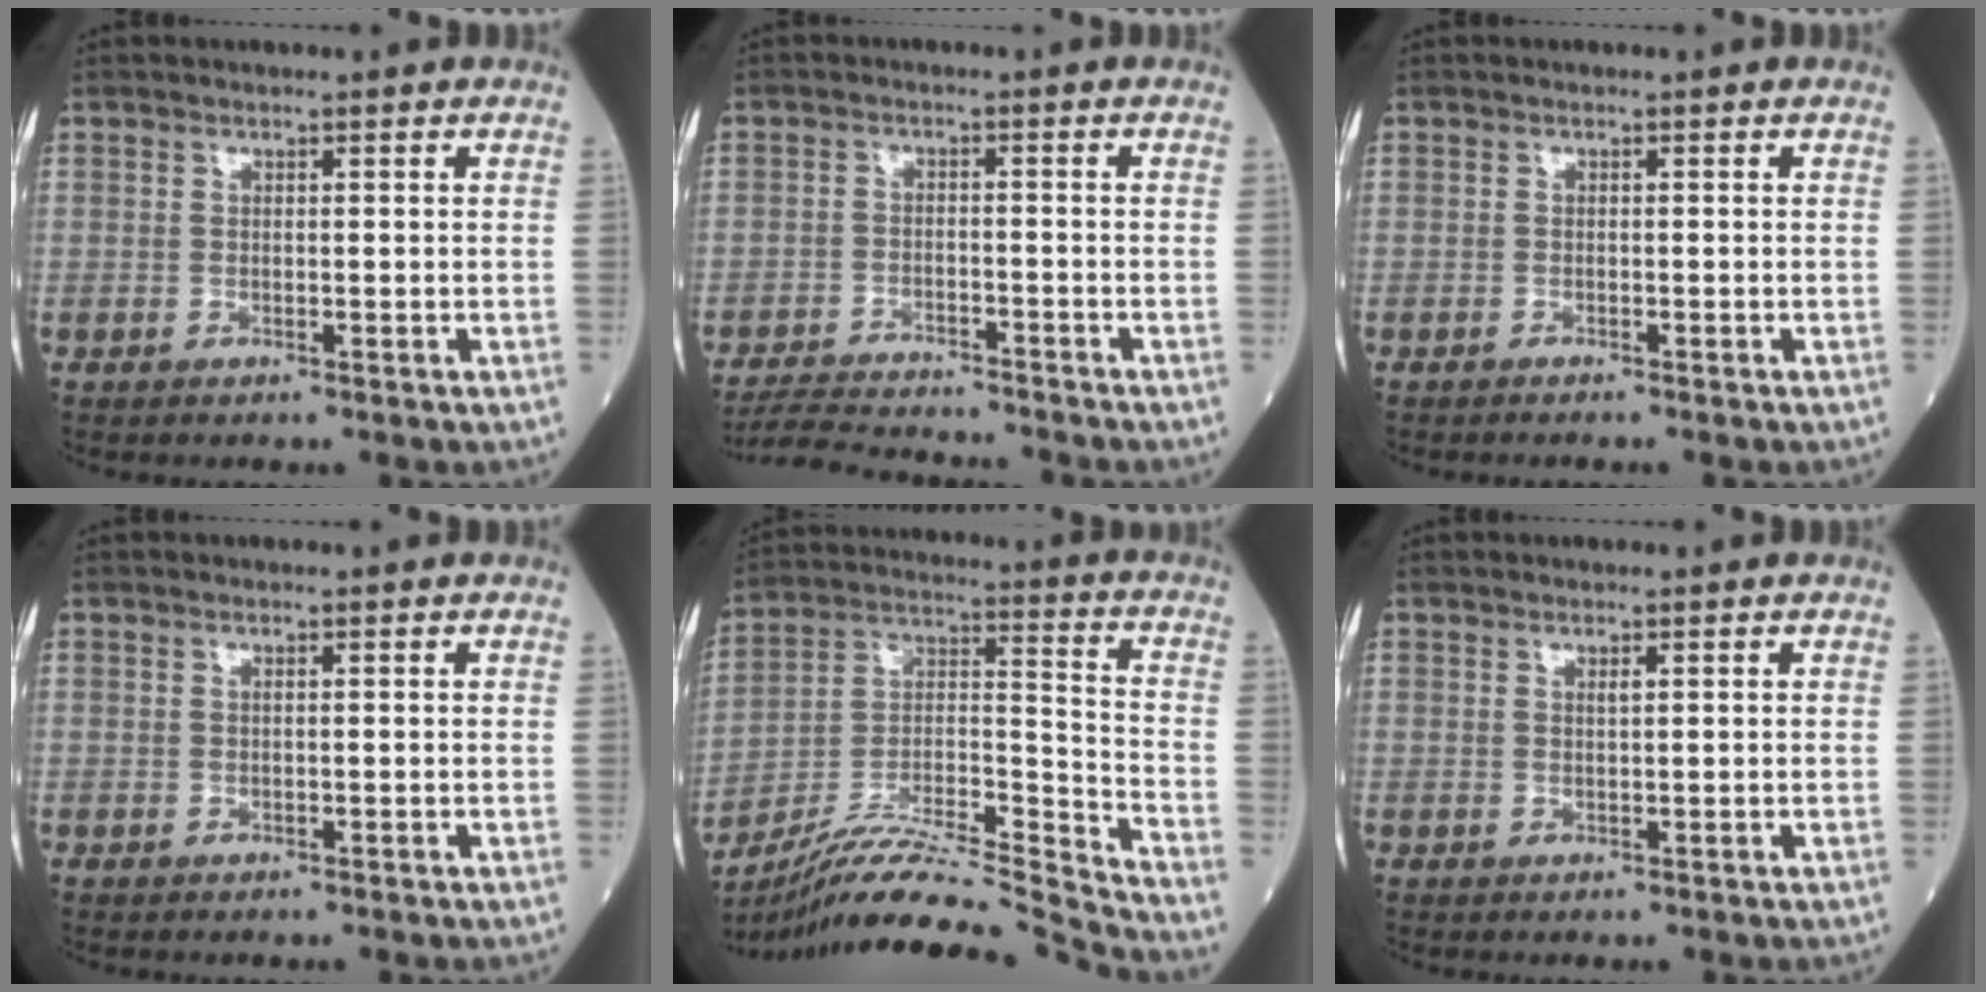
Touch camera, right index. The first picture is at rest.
{"total": 9.1, "force": [-8.8, 0.4, 2.1], "torque": [-0.032, -0.006, -0.146]}
{"total": 0.9, "force": [-0.8, -0.1, 0.3], "torque": [-0.003, 0.000, -0.013]}
{"total": 0.0}
{"total": 20.3, "force": [-19.2, -2.3, 6.4], "torque": [-0.126, 0.004, -0.328]}
{"total": 0.7, "force": [0.4, 0.1, 0.6], "torque": [-0.014, -0.002, 0.006]}